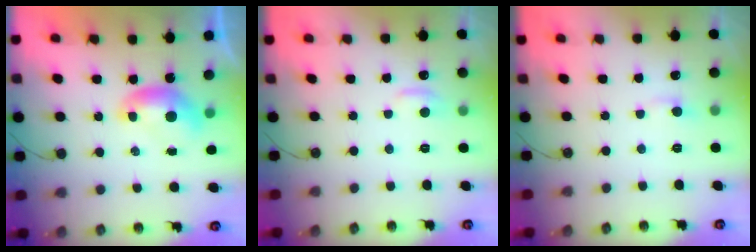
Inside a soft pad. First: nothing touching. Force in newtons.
{"total": 1.0, "press": 0.7, "slide": 0.7}
{"total": 0.6, "press": 0.1, "slide": 0.6}